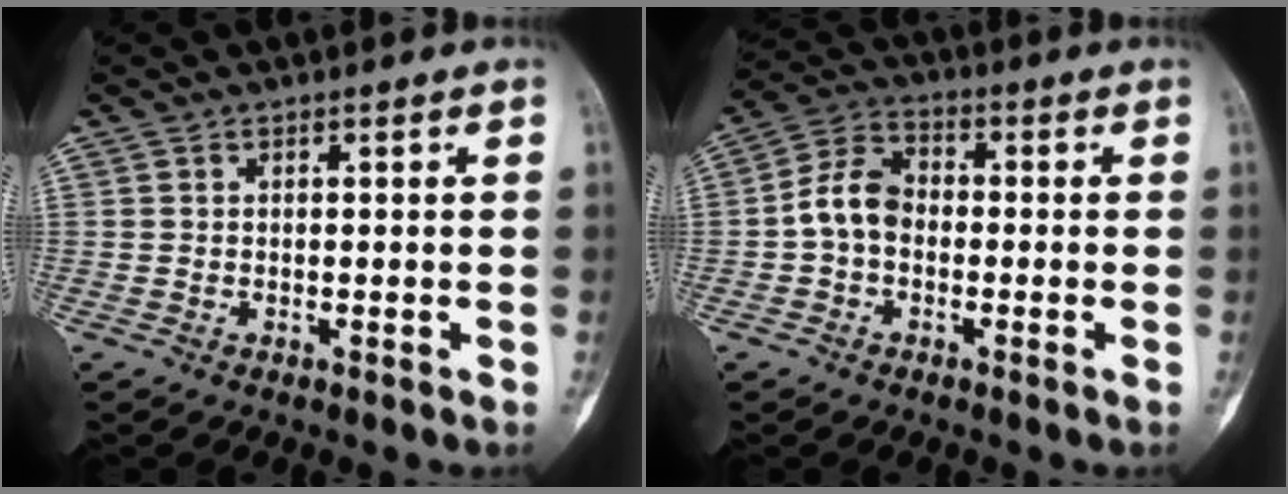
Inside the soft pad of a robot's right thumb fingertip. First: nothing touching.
{"total": 7.4, "force": [-1.0, 5.4, 5.0], "torque": [-0.084, 0.027, -0.034]}